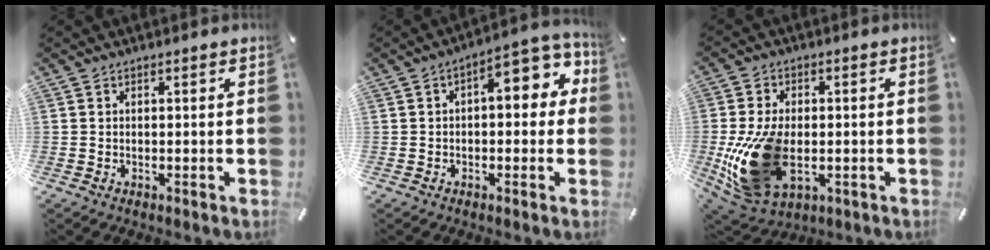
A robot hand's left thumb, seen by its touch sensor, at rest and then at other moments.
{"total": 10.2, "force": [2.2, 4.9, 8.7], "torque": [-0.108, -0.018, 0.029]}
{"total": 18.3, "force": [-3.1, 11.6, 13.8], "torque": [-0.289, -0.007, -0.046]}